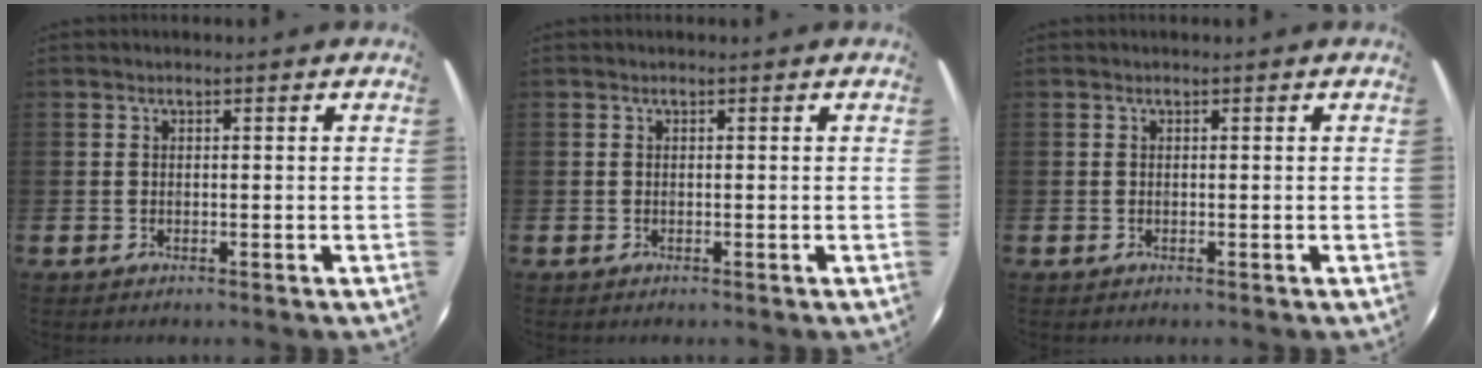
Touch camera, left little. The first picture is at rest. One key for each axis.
{"total": 0.0}
{"total": 0.0}